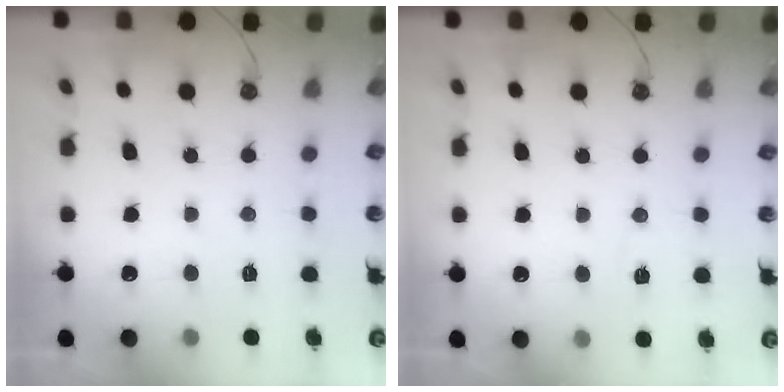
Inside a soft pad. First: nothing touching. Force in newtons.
{"total": 3.4, "press": 2.6, "slide": 2.1}